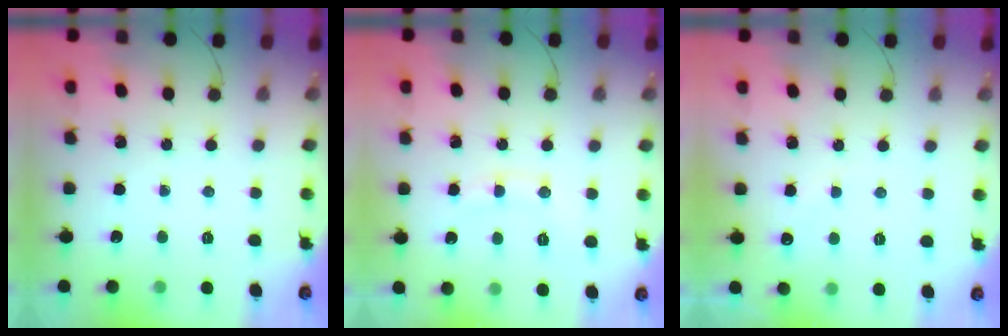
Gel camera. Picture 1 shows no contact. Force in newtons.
{"total": 7.3, "press": 7.2, "slide": 0.9}
{"total": 5.5, "press": 5.4, "slide": 1.1}